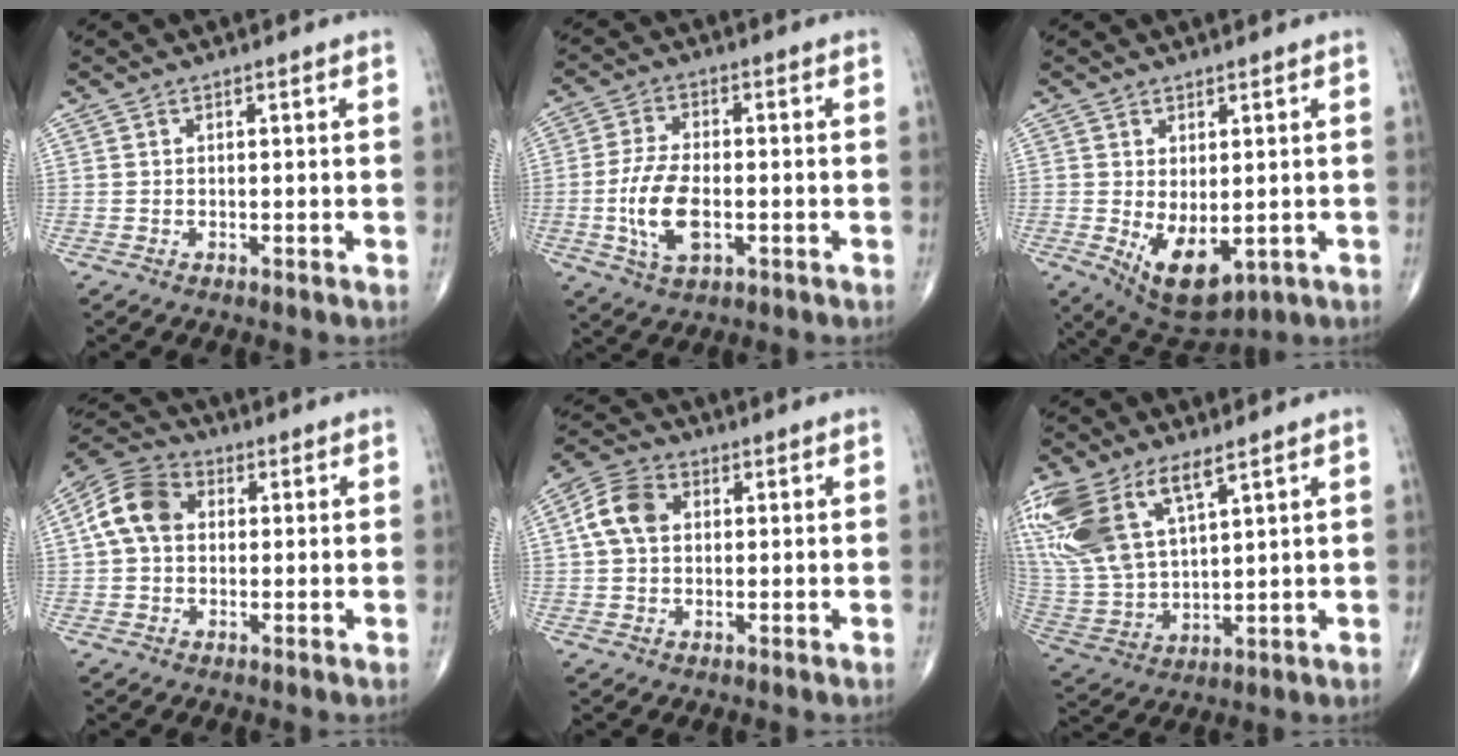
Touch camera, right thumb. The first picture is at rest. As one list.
[{"total": 10.0, "force": [-2.1, 4.9, 8.4], "torque": [-0.170, 0.005, -0.039]}, {"total": 9.0, "force": [-1.5, 4.7, 7.6], "torque": [-0.110, -0.013, -0.003]}, {"total": 9.4, "force": [1.1, 7.0, 6.2], "torque": [-0.114, 0.027, 0.009]}, {"total": 7.4, "force": [1.1, 5.5, 4.9], "torque": [-0.091, 0.018, 0.013]}, {"total": 19.5, "force": [10.0, 9.2, 14.0], "torque": [-0.319, -0.018, 0.207]}]